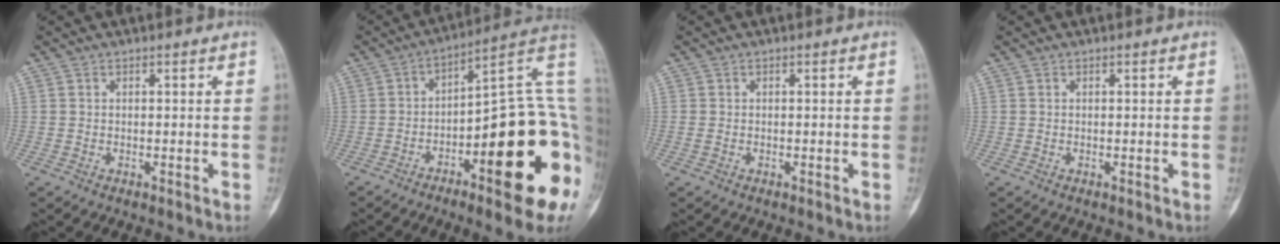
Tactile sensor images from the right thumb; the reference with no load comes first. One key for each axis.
{"total": 23.4, "fx": -5.5, "fy": 6.5, "fz": 21.8, "tx": -0.236, "ty": 0.031, "tz": -0.068}
{"total": 0.6, "fx": -0.1, "fy": 0.5, "fz": 0.4, "tx": -0.010, "ty": 0.000, "tz": -0.001}
{"total": 0.0}